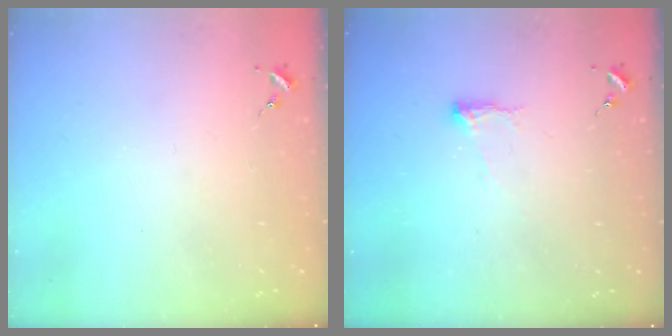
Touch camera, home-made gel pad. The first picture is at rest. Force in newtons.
{"total": 5.1, "press": 5.1, "slide": 0.8}